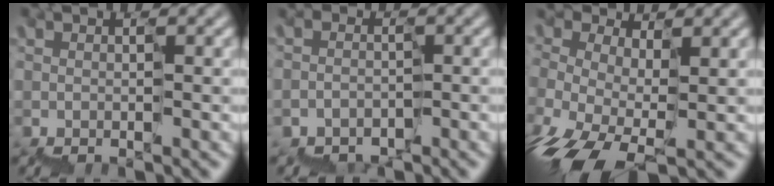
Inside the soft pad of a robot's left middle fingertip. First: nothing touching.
{"total": 2.4, "force": [-2.2, 0.8, -0.5], "torque": [0.004, 0.002, -0.030]}
{"total": 5.0, "force": [-2.2, 2.9, 3.4], "torque": [-0.096, -0.012, -0.034]}